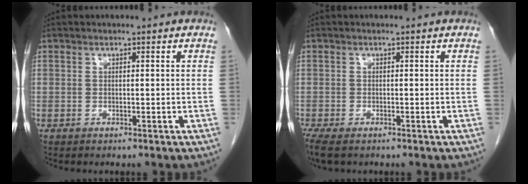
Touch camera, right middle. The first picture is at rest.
{"total": 4.0, "force": [-2.8, 1.6, 2.4], "torque": [-0.052, -0.014, -0.047]}